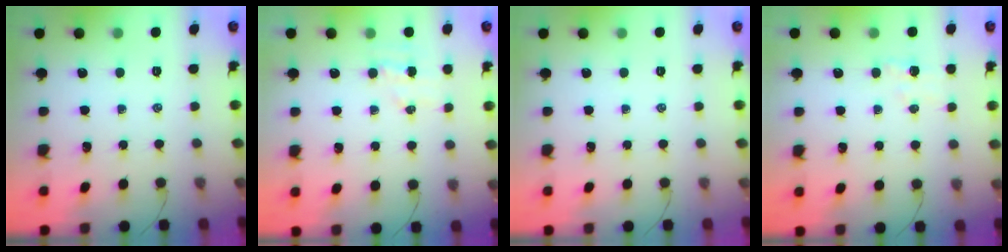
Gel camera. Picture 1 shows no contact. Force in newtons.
{"total": 5.0, "press": 4.9, "slide": 1.2}
{"total": 0.0}
{"total": 3.3, "press": 3.1, "slide": 1.2}